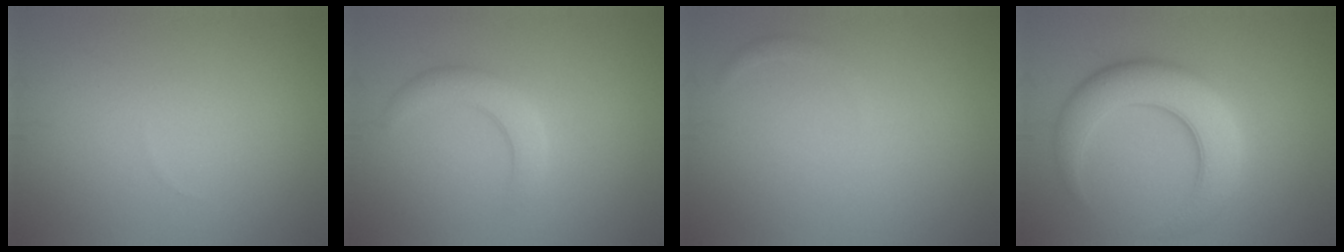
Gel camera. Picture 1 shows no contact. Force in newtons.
{"total": 2.7, "press": 2.7, "slide": 0.2}
{"total": 0.6, "press": 0.6, "slide": 0.0}
{"total": 7.0, "press": 7.0, "slide": 0.2}